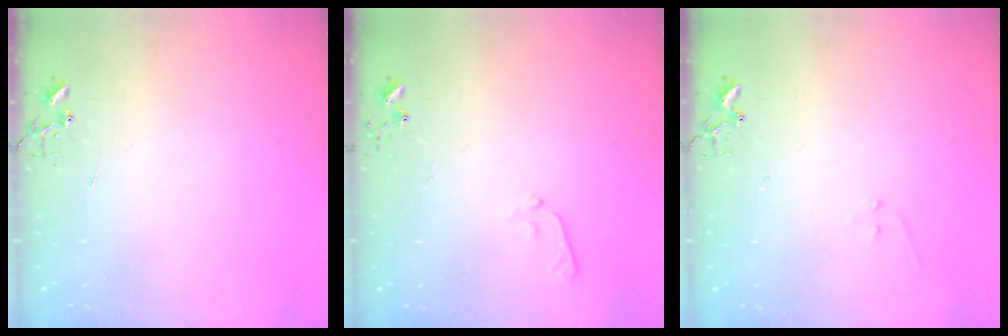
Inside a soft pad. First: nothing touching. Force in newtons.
{"total": 4.8, "press": 4.7, "slide": 1.0}
{"total": 6.1, "press": 6.1, "slide": 0.5}